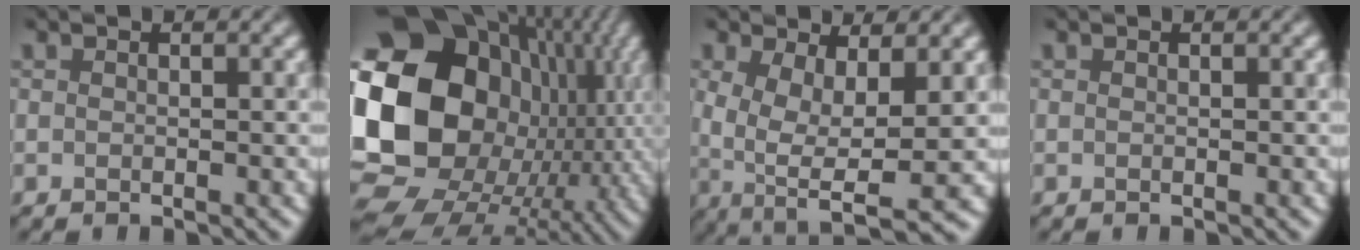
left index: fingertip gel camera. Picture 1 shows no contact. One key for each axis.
{"total": 23.1, "fx": 1.9, "fy": 19.0, "fz": 13.1, "tx": -0.281, "ty": -0.010, "tz": 0.016}
{"total": 7.9, "fx": -0.3, "fy": 3.6, "fz": 7.1, "tx": -0.132, "ty": -0.017, "tz": 0.009}
{"total": 0.0}